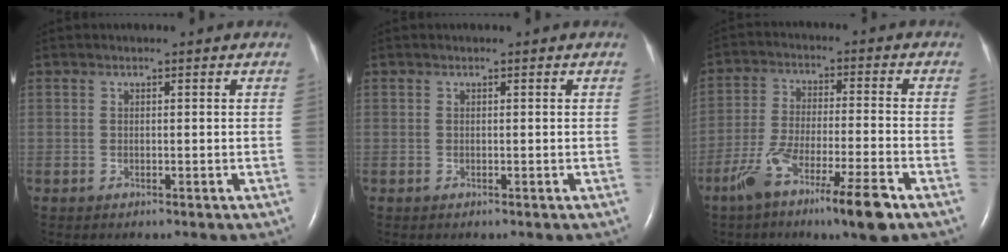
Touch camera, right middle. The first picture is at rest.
{"total": 0.0}
{"total": 11.9, "force": [-7.4, 0.7, 9.4], "torque": [-0.176, -0.021, -0.129]}